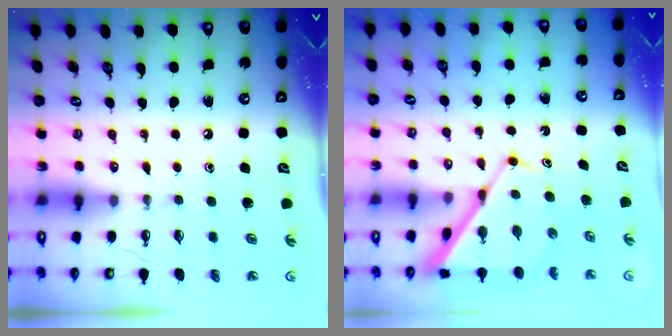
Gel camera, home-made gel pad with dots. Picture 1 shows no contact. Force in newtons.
{"total": 10.0, "press": 10.0, "slide": 0.7}